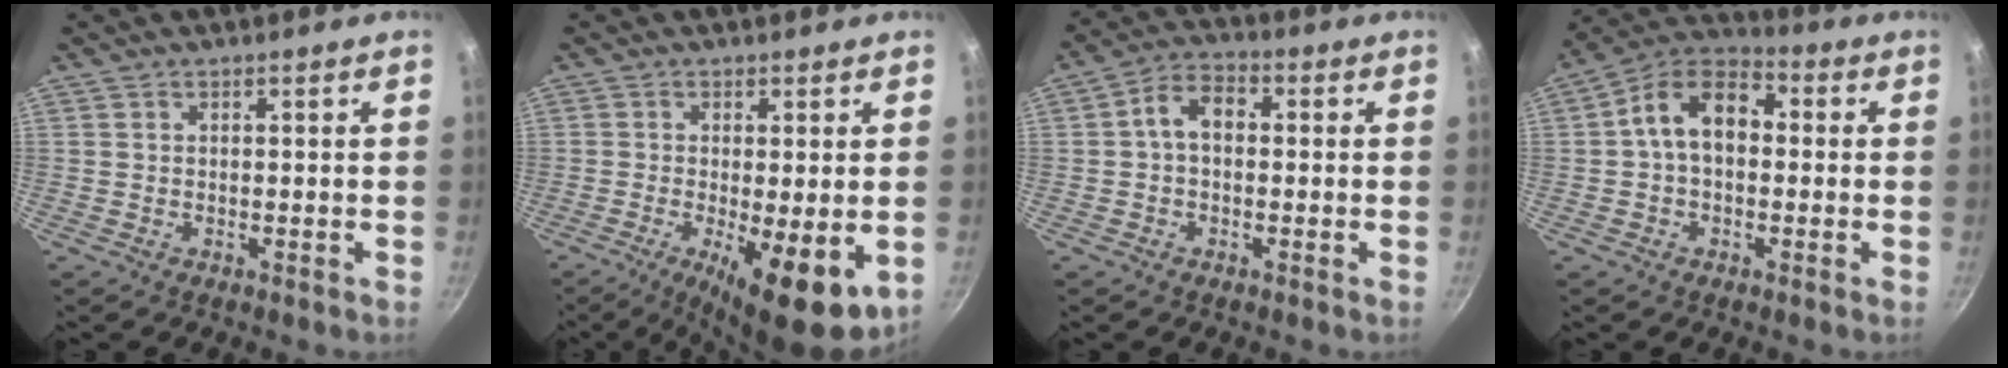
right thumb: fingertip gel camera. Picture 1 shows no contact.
{"total": 11.0, "force": [-2.6, 3.1, 10.2], "torque": [-0.150, -0.013, -0.031]}
{"total": 6.1, "force": [0.1, 4.1, 4.5], "torque": [-0.066, 0.022, -0.008]}
{"total": 11.1, "force": [0.7, 7.5, 8.2], "torque": [-0.109, 0.036, -0.009]}